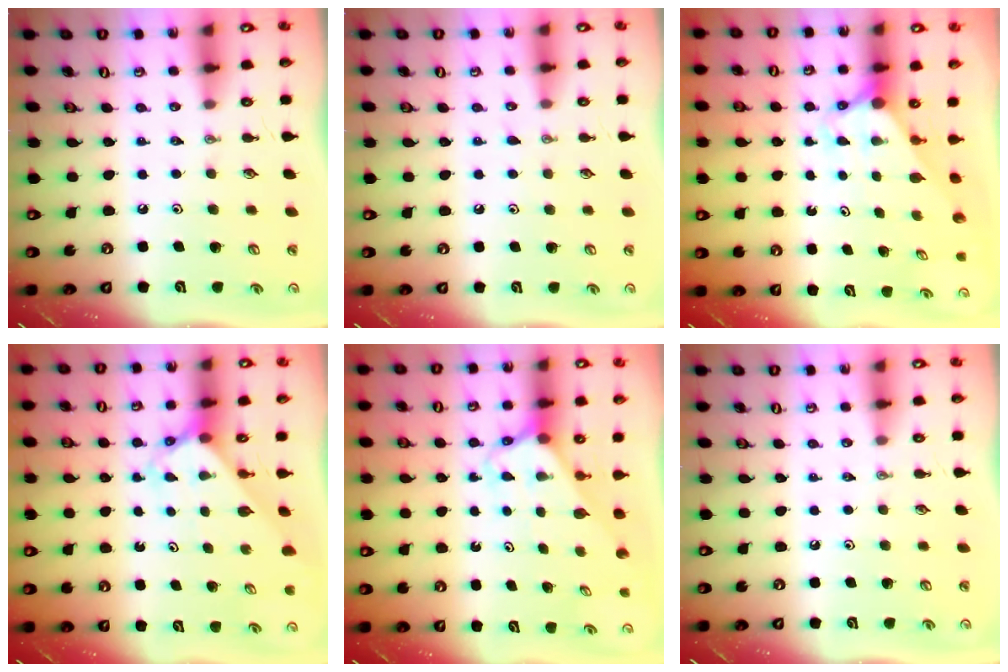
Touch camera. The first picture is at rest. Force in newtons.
{"total": 5.9, "press": 5.9, "slide": 0.6}
{"total": 2.9, "press": 2.9, "slide": 0.1}
{"total": 2.6, "press": 2.6, "slide": 0.2}
{"total": 2.6, "press": 2.6, "slide": 0.1}
{"total": 0.0}